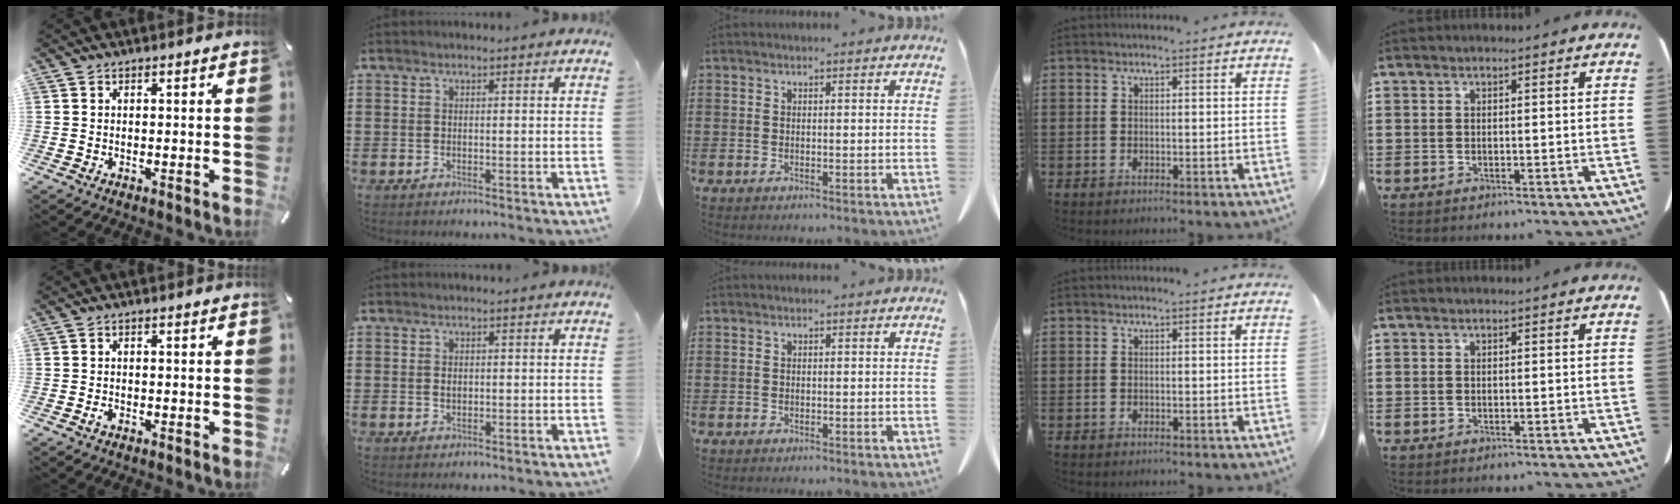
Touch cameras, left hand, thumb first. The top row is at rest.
{"thumb": {"total": 1.3, "force": [-0.7, 0.7, 0.8], "torque": [-0.016, 0.003, -0.014]}, "index": {"total": 0.9, "force": [0.2, 0.5, 0.7], "torque": [-0.016, 0.002, 0.004]}}